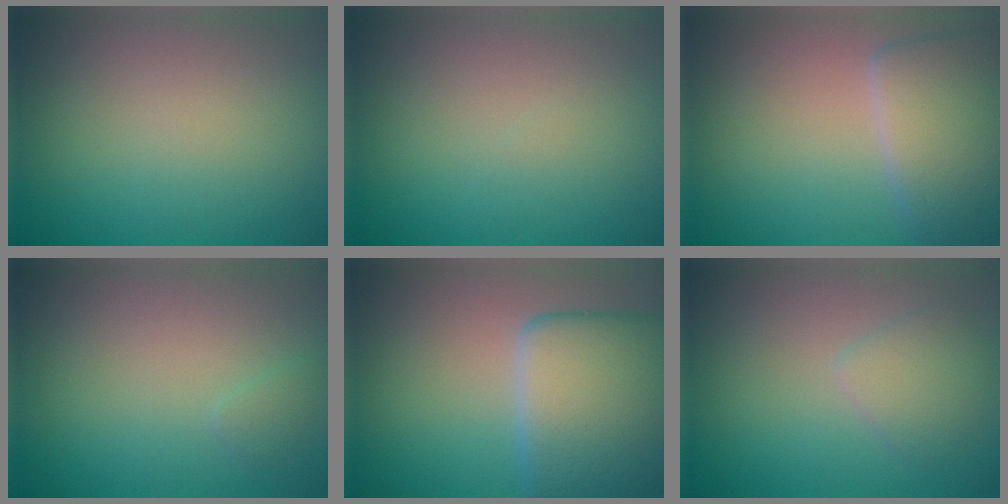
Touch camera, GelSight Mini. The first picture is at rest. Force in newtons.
{"total": 0.0}
{"total": 4.9, "press": 4.9, "slide": 0.1}
{"total": 0.8, "press": 0.8, "slide": 0.1}
{"total": 8.9, "press": 8.9, "slide": 0.6}
{"total": 2.1, "press": 2.1, "slide": 0.1}